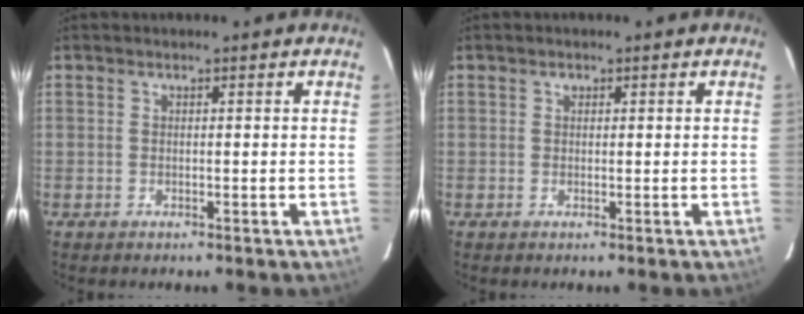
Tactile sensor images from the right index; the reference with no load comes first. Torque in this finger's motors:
{"motor_torque": [0.09, 0.01, 0.04, 0.01]}